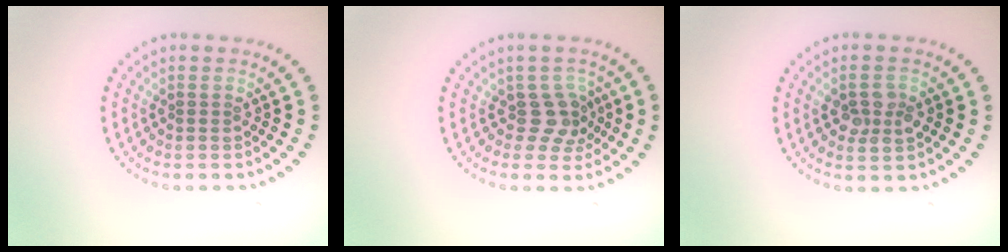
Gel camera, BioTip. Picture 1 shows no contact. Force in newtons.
{"total": 2.5, "press": 2.2, "slide": 1.2}
{"total": 2.4, "press": 2.4, "slide": 0.2}